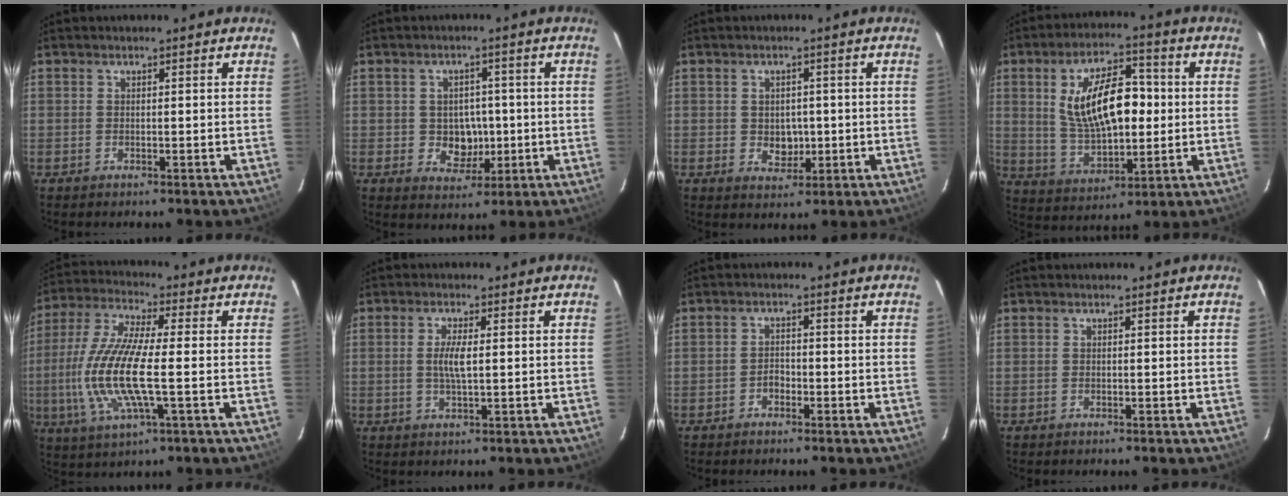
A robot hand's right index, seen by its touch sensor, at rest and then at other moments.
{"total": 5.7, "force": [-0.4, 5.0, 2.6], "torque": [-0.049, 0.007, 0.008]}
{"total": 4.1, "force": [-0.3, 3.4, 2.3], "torque": [-0.036, 0.000, 0.002]}
{"total": 15.5, "force": [1.8, 7.4, 13.5], "torque": [-0.241, 0.013, 0.046]}
{"total": 15.0, "force": [-2.2, 3.3, 14.5], "torque": [-0.303, -0.008, -0.046]}
{"total": 3.8, "force": [0.3, 0.8, 3.7], "torque": [-0.072, -0.002, 0.006]}
{"total": 1.7, "force": [-1.1, 1.2, 0.6], "torque": [-0.012, 0.005, -0.018]}
{"total": 0.0}